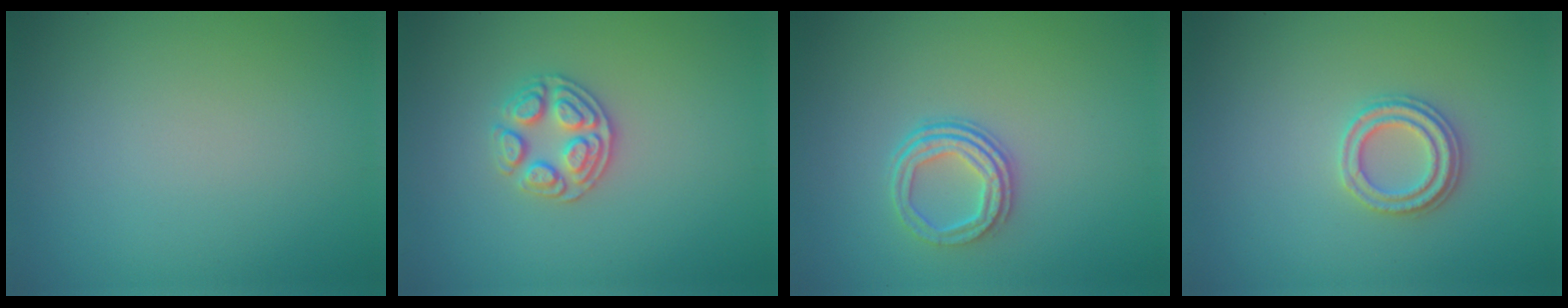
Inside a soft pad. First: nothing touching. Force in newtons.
{"total": 2.9, "press": 2.7, "slide": 1.0}
{"total": 3.2, "press": 2.5, "slide": 2.0}
{"total": 2.4, "press": 2.3, "slide": 0.6}